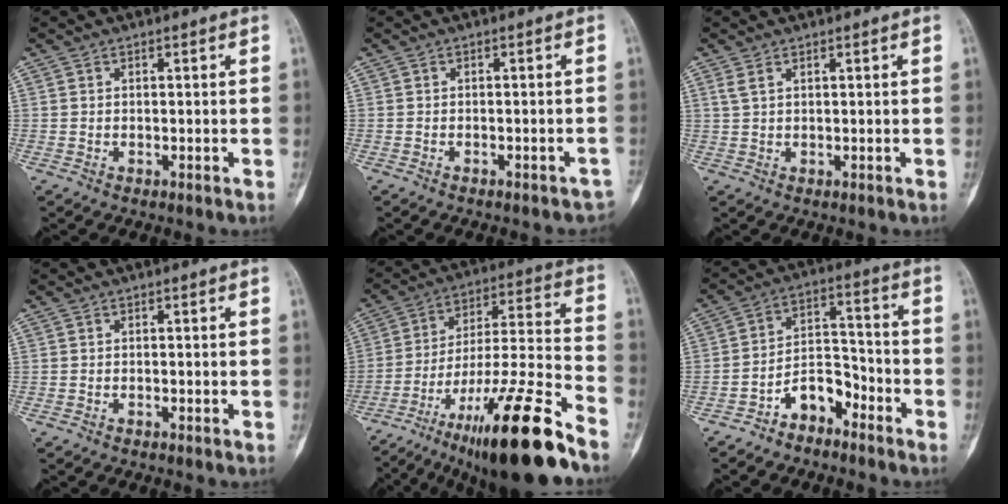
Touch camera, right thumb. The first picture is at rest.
{"total": 4.0, "force": [-3.5, 1.6, 1.1], "torque": [-0.017, 0.026, -0.030]}
{"total": 1.4, "force": [0.8, 0.5, 1.0], "torque": [-0.027, 0.008, 0.023]}
{"total": 0.6, "force": [-0.5, 0.1, 0.3], "torque": [-0.011, 0.004, -0.005]}
{"total": 25.7, "force": [-17.3, 3.1, 18.8], "torque": [-0.297, 0.064, -0.287]}
{"total": 8.1, "force": [-5.4, 4.5, 4.0], "torque": [-0.051, 0.070, -0.101]}